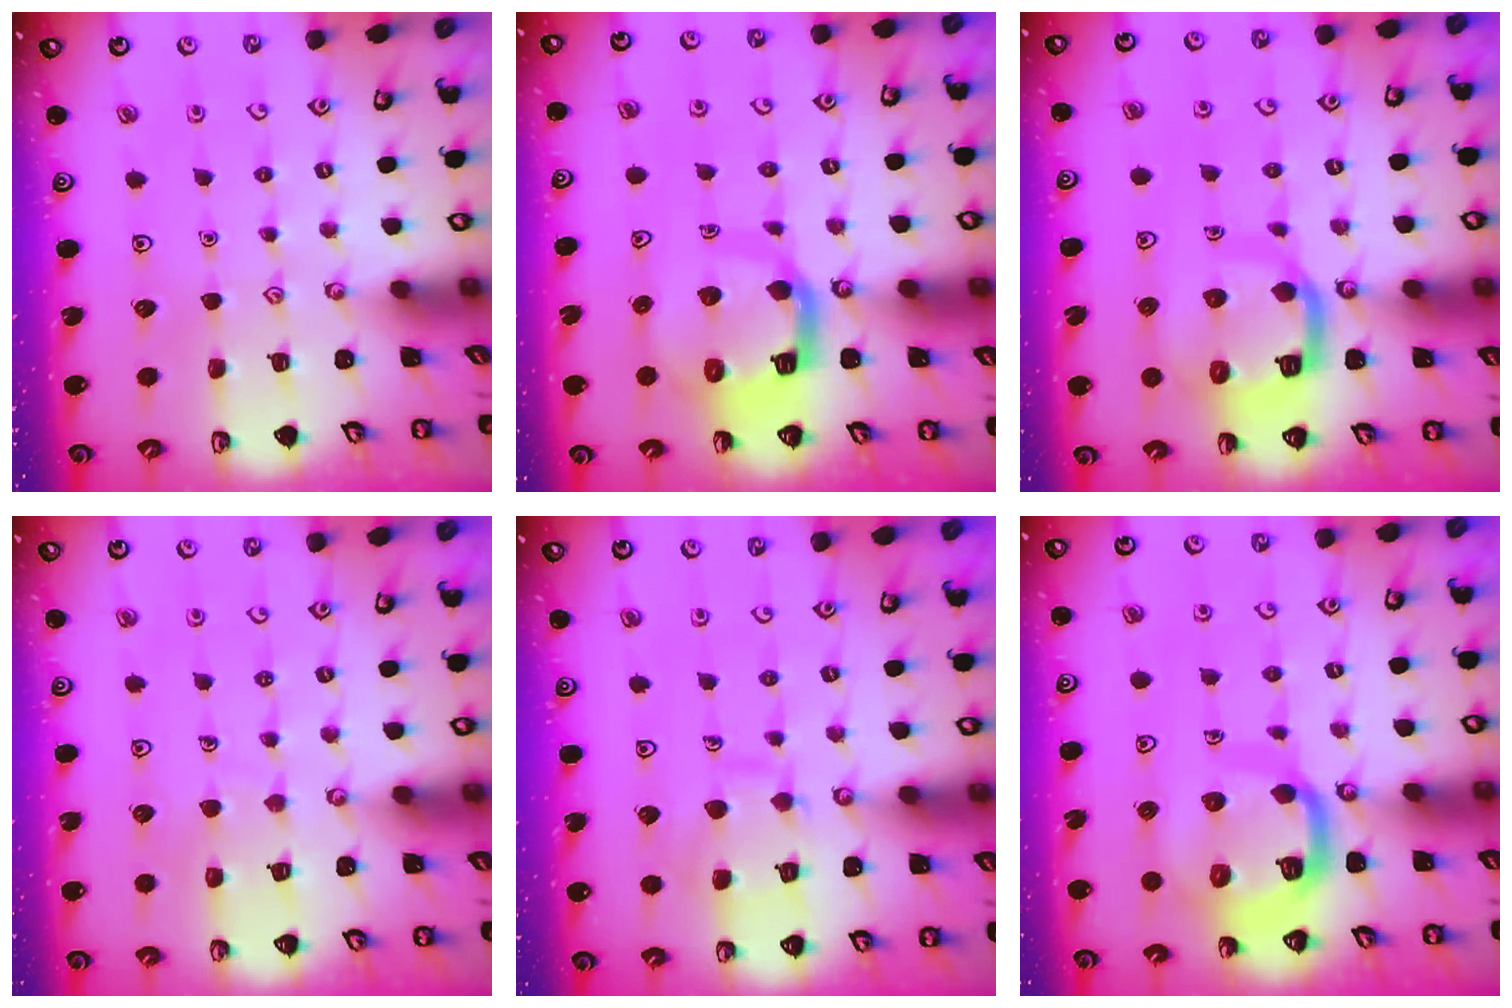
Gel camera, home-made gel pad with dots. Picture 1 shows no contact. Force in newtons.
{"total": 11.0, "press": 10.9, "slide": 1.3}
{"total": 10.7, "press": 10.6, "slide": 1.4}
{"total": 6.8, "press": 6.7, "slide": 0.5}
{"total": 9.9, "press": 9.9, "slide": 0.7}
{"total": 13.3, "press": 13.2, "slide": 1.6}